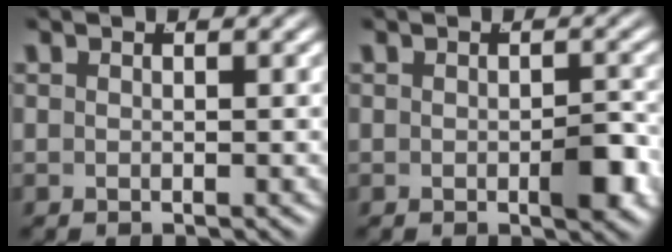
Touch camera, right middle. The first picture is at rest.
{"total": 2.5, "force": [-0.8, 1.1, 2.2], "torque": [-0.033, -0.006, -0.014]}